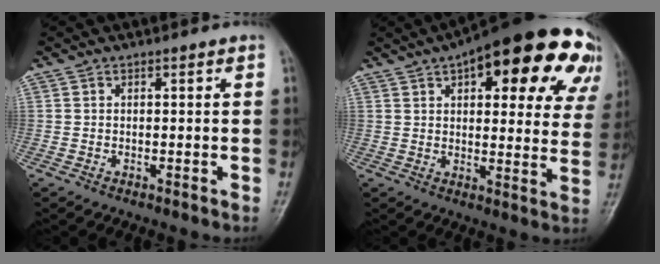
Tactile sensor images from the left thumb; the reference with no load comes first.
{"total": 26.9, "force": [13.6, 10.8, 20.5], "torque": [-0.241, 0.001, 0.169]}